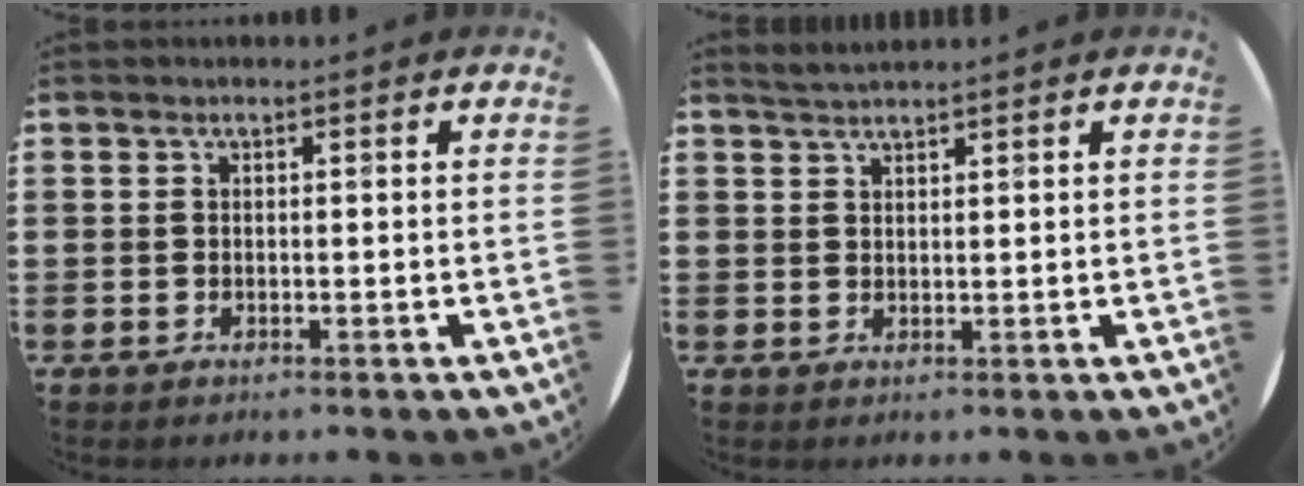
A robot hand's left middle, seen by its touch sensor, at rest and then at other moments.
{"total": 1.6, "force": [1.6, -0.1, 0.3], "torque": [-0.007, 0.001, 0.031]}